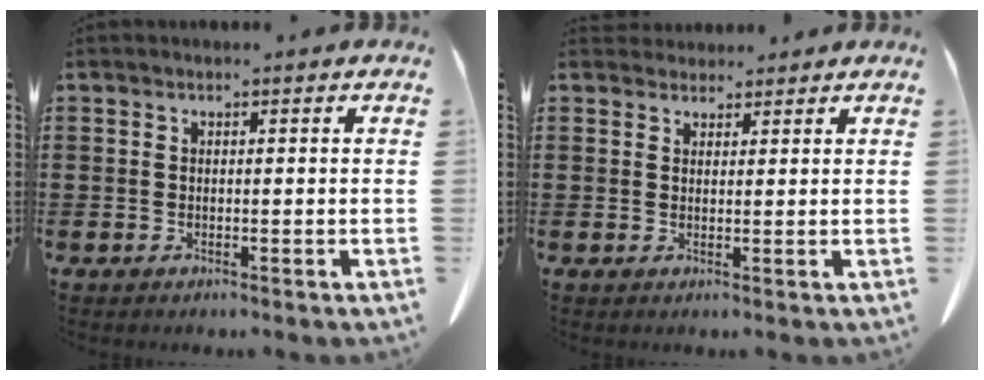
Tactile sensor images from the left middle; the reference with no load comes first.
{"total": 2.1, "force": [2.0, 0.8, 0.0], "torque": [-0.006, 0.001, 0.039]}